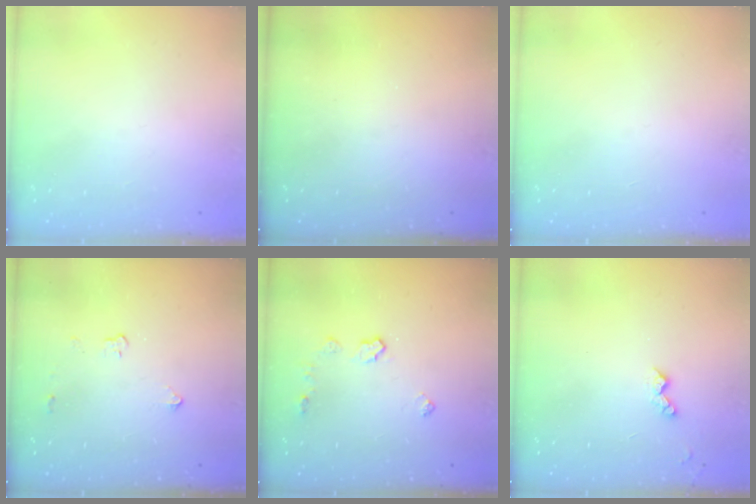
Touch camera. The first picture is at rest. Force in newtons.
{"total": 0.0}
{"total": 0.0}
{"total": 2.8, "press": 2.8, "slide": 0.5}
{"total": 4.9, "press": 4.9, "slide": 0.0}
{"total": 4.0, "press": 4.0, "slide": 0.6}